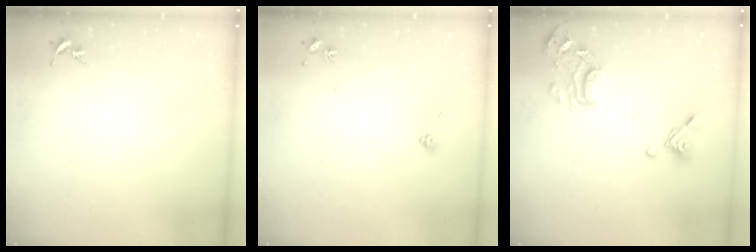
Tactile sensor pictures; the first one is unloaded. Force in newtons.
{"total": 5.8, "press": 5.7, "slide": 1.1}
{"total": 16.4, "press": 16.4, "slide": 1.4}